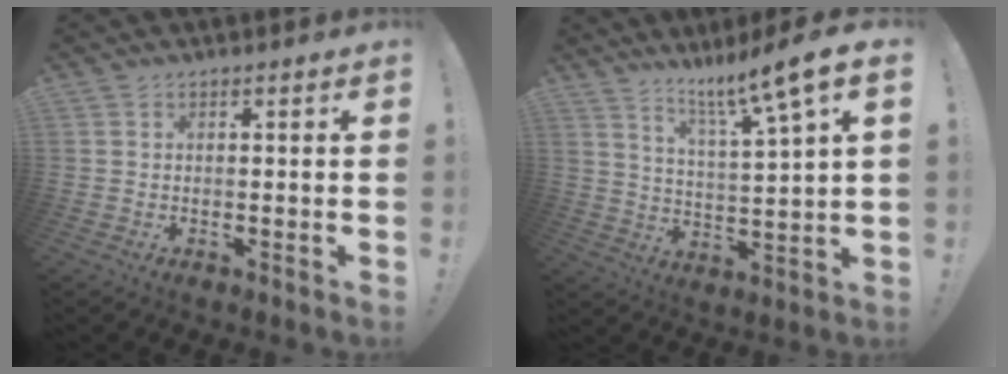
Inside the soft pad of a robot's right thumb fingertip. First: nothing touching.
{"total": 11.8, "force": [8.3, 0.0, 8.3], "torque": [-0.147, -0.059, 0.126]}